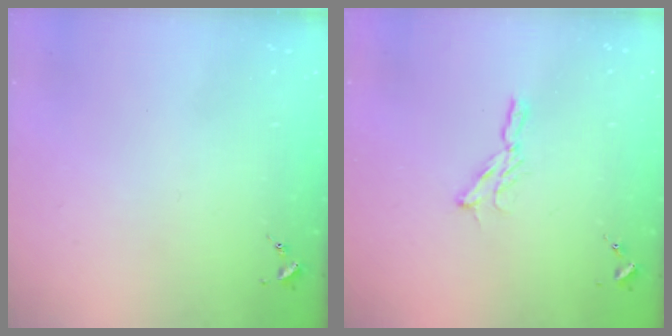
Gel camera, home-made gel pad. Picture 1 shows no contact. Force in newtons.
{"total": 5.4, "press": 5.4, "slide": 0.4}